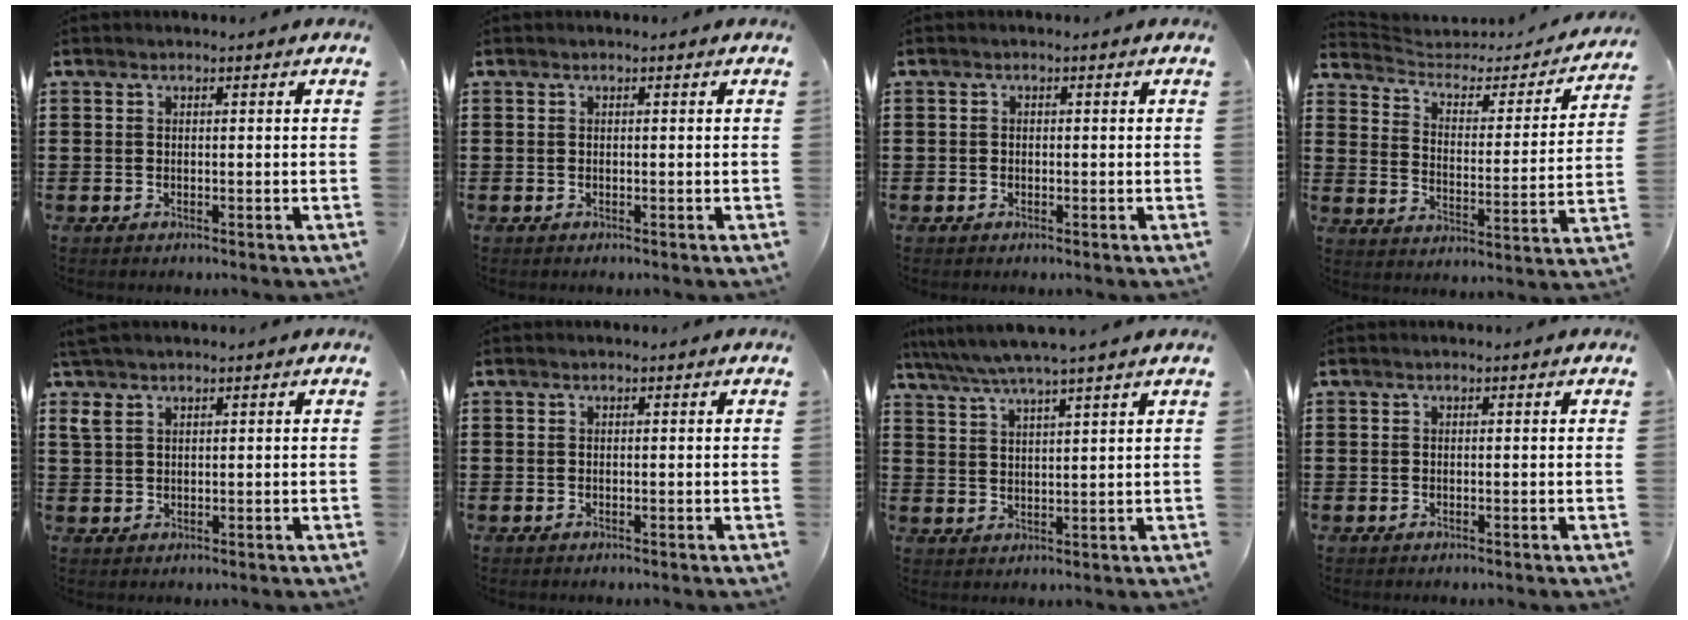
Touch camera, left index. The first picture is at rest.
{"total": 0.0}
{"total": 0.6, "force": [-0.3, 0.5, 0.2], "torque": [-0.006, 0.001, -0.005]}
{"total": 3.2, "force": [2.5, 1.6, 1.2], "torque": [-0.042, -0.019, 0.034]}
{"total": 2.9, "force": [1.9, 1.1, 2.0], "torque": [-0.045, 0.004, 0.035]}
{"total": 0.0}
{"total": 4.6, "force": [3.9, -0.6, 2.4], "torque": [-0.058, -0.019, 0.067]}
{"total": 0.0}